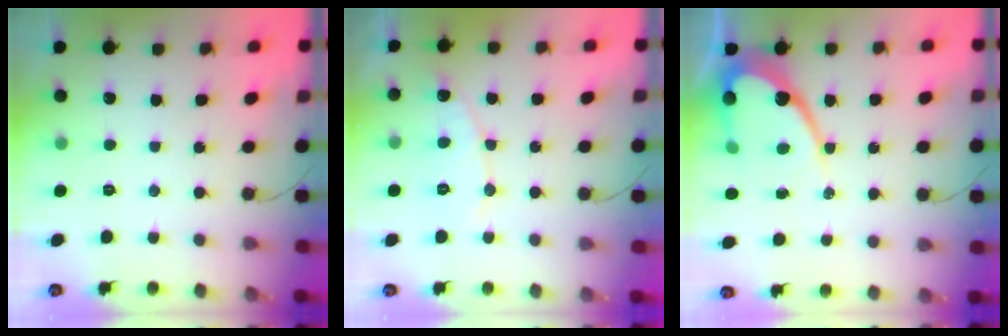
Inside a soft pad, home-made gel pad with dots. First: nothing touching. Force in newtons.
{"total": 7.6, "press": 7.6, "slide": 0.6}
{"total": 12.7, "press": 12.6, "slide": 1.1}